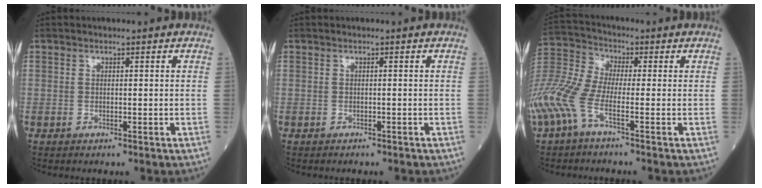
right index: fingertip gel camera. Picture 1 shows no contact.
{"total": 1.4, "force": [-1.2, 0.5, 0.5], "torque": [-0.014, -0.001, -0.013]}
{"total": 12.3, "force": [-5.3, 3.4, 10.5], "torque": [-0.263, 0.005, -0.113]}